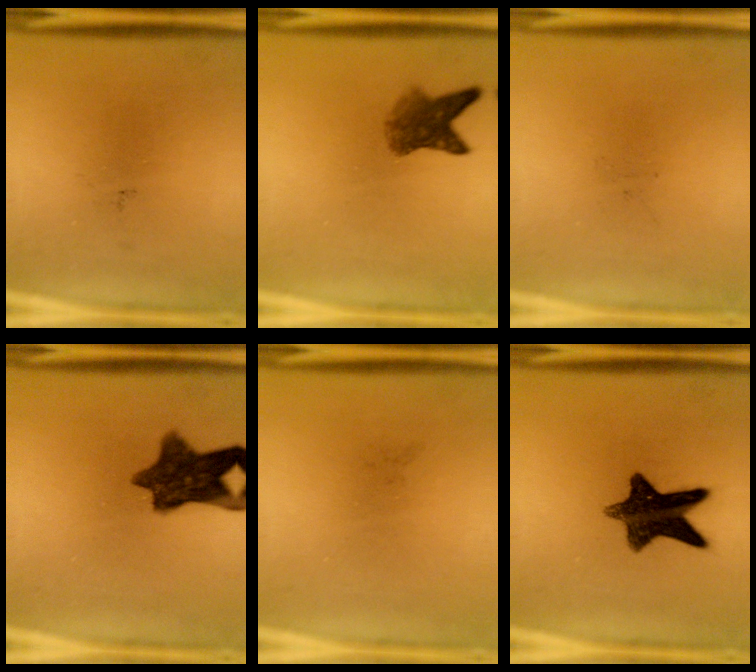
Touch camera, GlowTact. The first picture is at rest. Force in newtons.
{"total": 4.9}
{"total": 0.0}
{"total": 10.1}
{"total": 0.0}
{"total": 11.8}